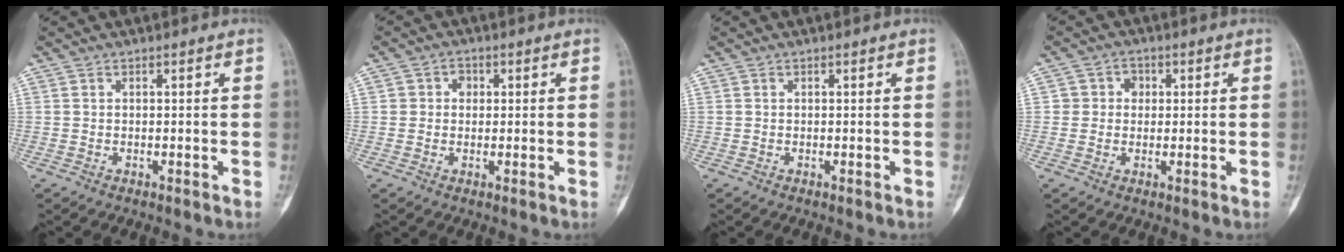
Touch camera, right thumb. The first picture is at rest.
{"total": 2.6, "force": [0.4, 2.4, 1.0], "torque": [0.003, 0.005, 0.002]}
{"total": 0.0}
{"total": 3.4, "force": [0.5, 3.2, 1.0], "torque": [0.010, 0.007, 0.003]}